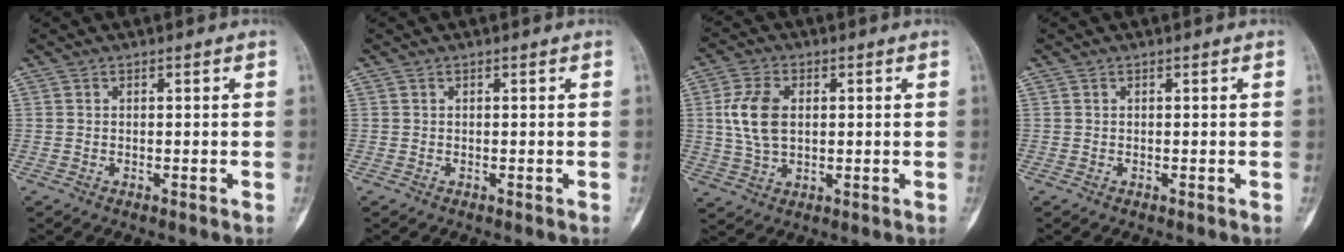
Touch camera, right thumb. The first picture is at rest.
{"total": 0.0}
{"total": 8.6, "force": [1.2, 5.4, 6.6], "torque": [-0.135, 0.003, 0.027]}
{"total": 0.0}